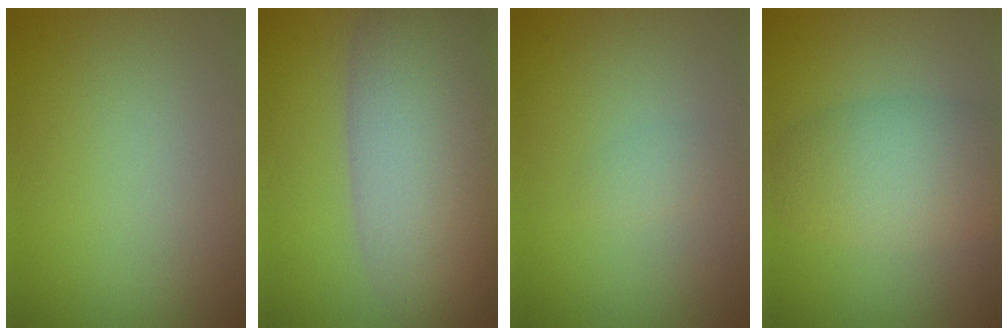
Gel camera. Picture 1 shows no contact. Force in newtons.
{"total": 9.8, "press": 9.8, "slide": 0.6}
{"total": 0.8, "press": 0.8, "slide": 0.0}
{"total": 5.6, "press": 5.6, "slide": 0.2}